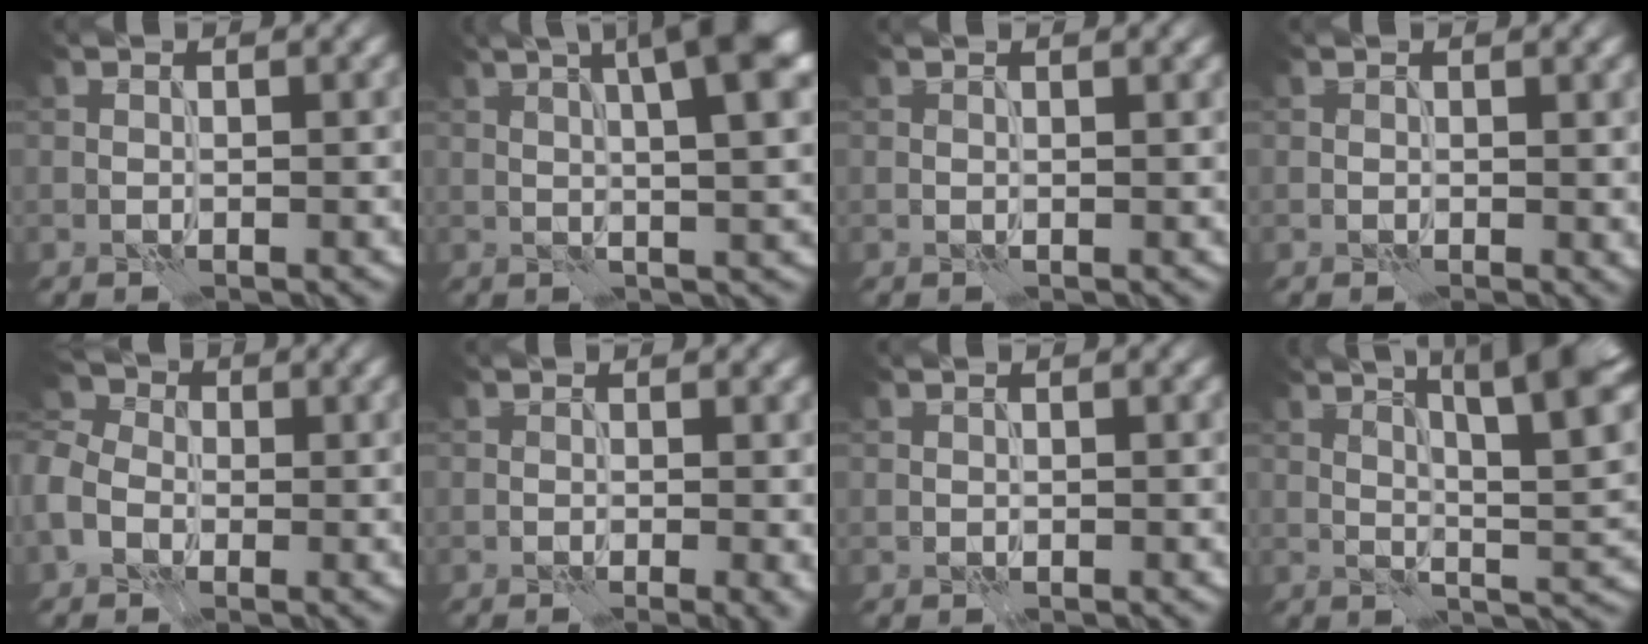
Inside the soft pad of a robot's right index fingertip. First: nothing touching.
{"total": 9.3, "force": [3.4, 2.5, 8.3], "torque": [-0.091, 0.025, 0.041]}
{"total": 1.0, "force": [0.7, 0.4, 0.6], "torque": [-0.004, 0.000, 0.003]}
{"total": 1.2, "force": [0.5, 0.4, 1.0], "torque": [-0.007, -0.003, 0.010]}
{"total": 5.6, "force": [-0.9, 4.6, 3.2], "torque": [-0.082, 0.007, -0.019]}
{"total": 2.8, "force": [0.1, 1.0, 2.6], "torque": [-0.014, 0.000, 0.003]}
{"total": 0.0}
{"total": 12.3, "force": [5.8, 3.8, 10.2], "torque": [-0.135, 0.023, 0.073]}